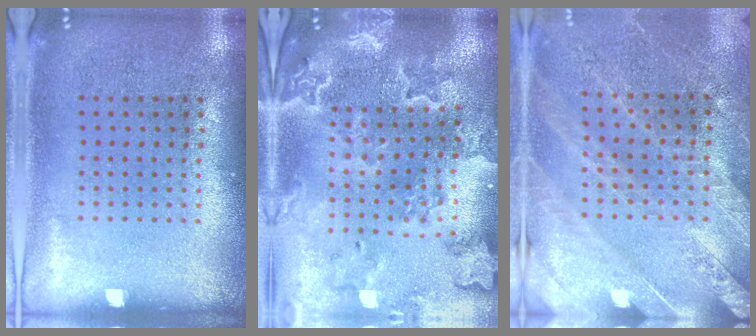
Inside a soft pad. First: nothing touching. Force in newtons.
{"total": 2.7, "press": 2.5, "slide": 0.9}
{"total": 2.6, "press": 2.6, "slide": 0.4}